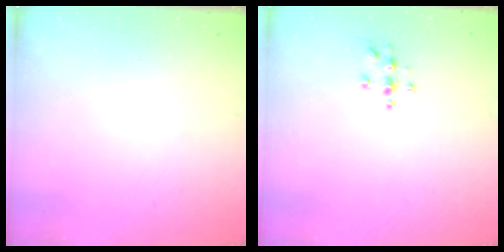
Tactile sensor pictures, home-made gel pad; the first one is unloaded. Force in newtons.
{"total": 3.9, "press": 3.8, "slide": 0.4}